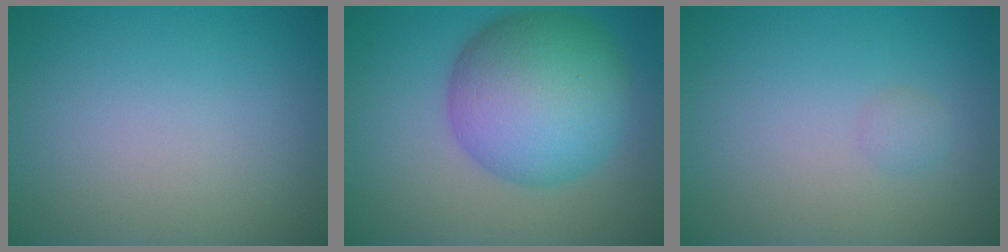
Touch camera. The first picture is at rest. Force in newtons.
{"total": 10.5, "press": 10.5, "slide": 0.2}
{"total": 0.8, "press": 0.8, "slide": 0.1}